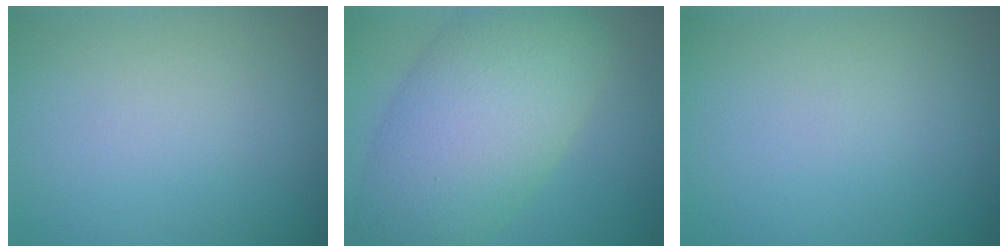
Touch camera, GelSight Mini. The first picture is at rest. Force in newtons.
{"total": 10.5, "press": 10.5, "slide": 0.7}
{"total": 0.0}